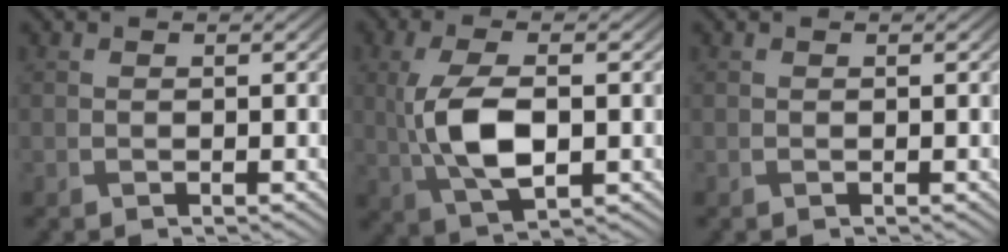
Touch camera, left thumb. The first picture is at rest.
{"total": 8.2, "force": [-0.6, 3.6, 7.4], "torque": [-0.168, 0.000, -0.010]}
{"total": 0.0}